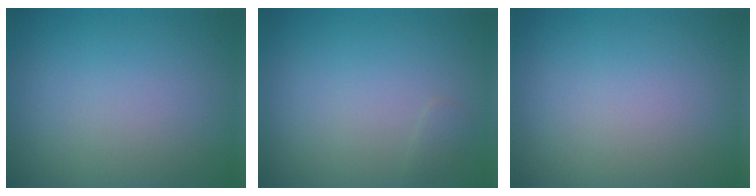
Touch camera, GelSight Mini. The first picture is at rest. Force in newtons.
{"total": 0.6, "press": 0.6, "slide": 0.0}
{"total": 0.0}